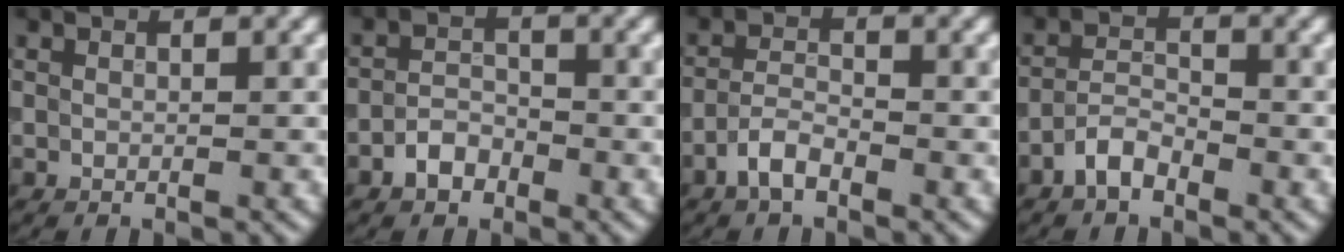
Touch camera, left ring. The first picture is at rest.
{"total": 2.4, "force": [-1.5, 1.5, 1.2], "torque": [-0.018, 0.007, -0.032]}
{"total": 2.5, "force": [-1.7, 1.0, 1.6], "torque": [-0.034, 0.006, -0.040]}
{"total": 2.6, "force": [-1.8, 1.2, 1.4], "torque": [-0.026, 0.009, -0.041]}